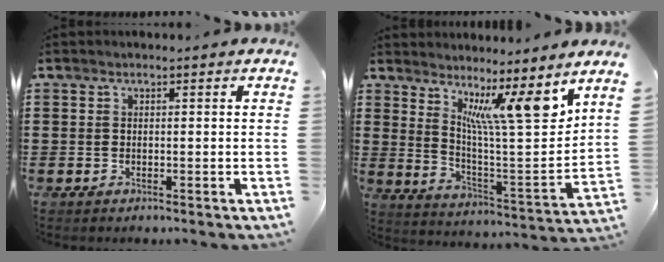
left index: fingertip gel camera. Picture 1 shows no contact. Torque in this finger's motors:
{"motor_torque": [1.12, -1.02, 0.76, 0.17]}